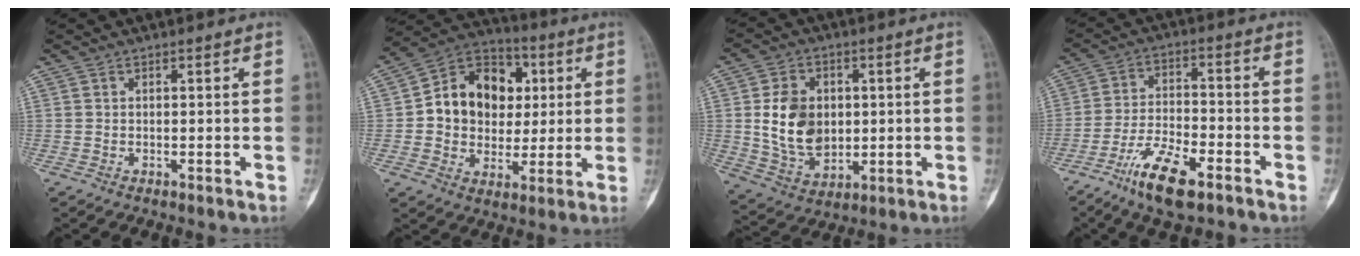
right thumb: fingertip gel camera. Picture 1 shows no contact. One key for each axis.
{"total": 16.5, "fx": 2.0, "fy": 13.6, "fz": 9.2, "tx": -0.095, "ty": 0.019, "tz": 0.033}
{"total": 13.1, "fx": 0.8, "fy": 9.8, "fz": 8.6, "tx": -0.115, "ty": -0.009, "tz": 0.028}
{"total": 11.4, "fx": -7.3, "fy": 3.9, "fz": 7.9, "tx": -0.147, "ty": 0.034, "tz": -0.134}